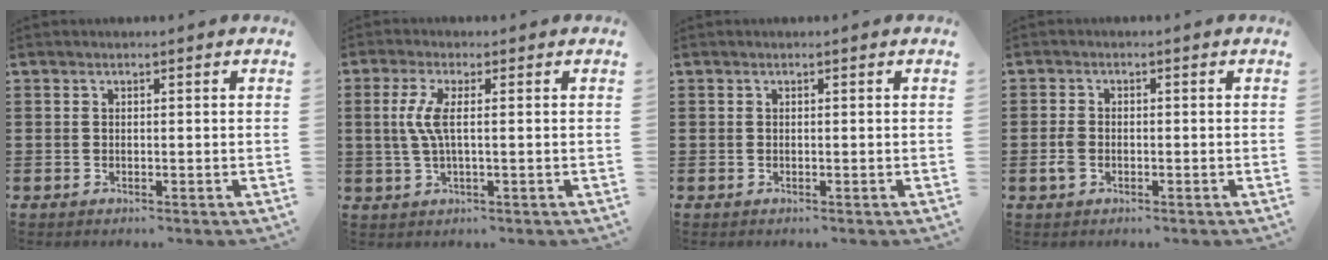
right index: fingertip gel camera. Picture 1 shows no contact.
{"total": 4.2, "force": [0.2, 0.5, 4.2], "torque": [-0.102, -0.011, -0.007]}
{"total": 0.0}
{"total": 2.3, "force": [-0.8, 1.4, 1.7], "torque": [-0.048, -0.007, -0.017]}